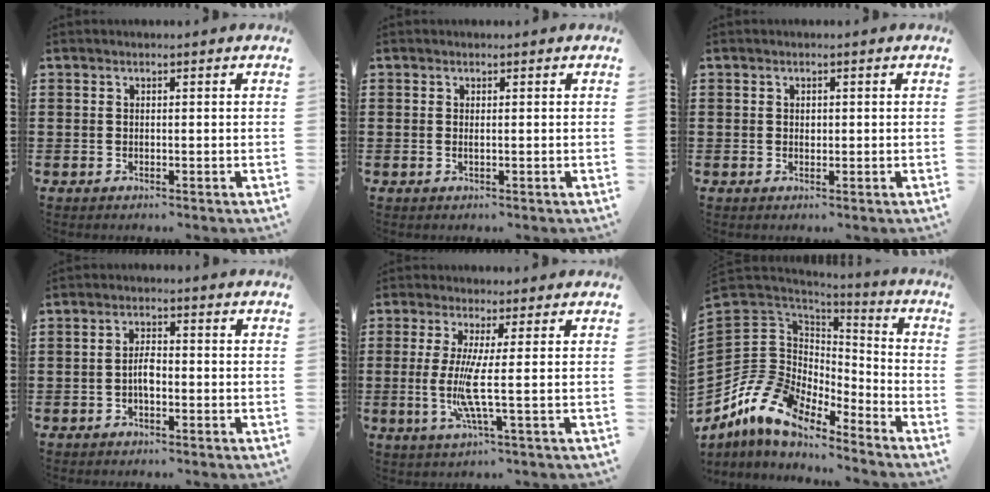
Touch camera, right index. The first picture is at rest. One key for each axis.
{"total": 0.5, "fx": 0.0, "fy": 0.0, "fz": 0.5, "tx": -0.011, "ty": -0.004, "tz": 0.001}
{"total": 0.8, "fx": 0.2, "fy": 0.6, "fz": 0.5, "tx": -0.011, "ty": 0.002, "tz": 0.003}
{"total": 3.0, "fx": -0.9, "fy": 1.2, "fz": 2.6, "tx": -0.056, "ty": 0.002, "tz": -0.019}
{"total": 6.8, "fx": -0.1, "fy": -0.5, "fz": 6.8, "tx": -0.147, "ty": -0.026, "tz": -0.010}
{"total": 11.2, "fx": -7.6, "fy": 7.2, "fz": 3.9, "tx": -0.134, "ty": -0.013, "tz": -0.153}